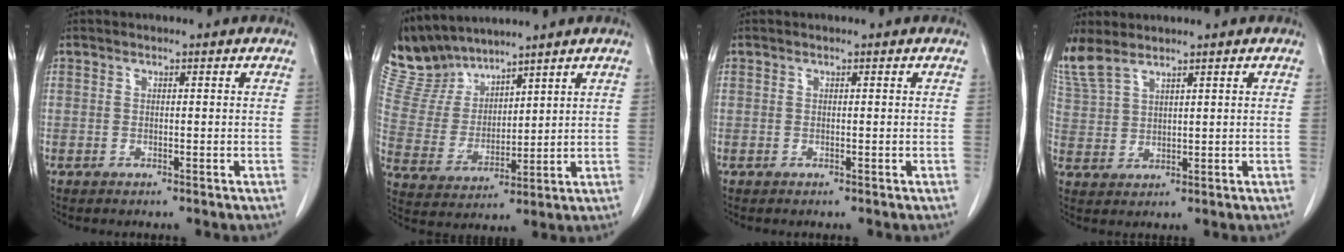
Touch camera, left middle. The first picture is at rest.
{"total": 9.0, "force": [8.7, 2.0, 0.7], "torque": [-0.038, 0.012, 0.197]}
{"total": 0.0}
{"total": 5.8, "force": [5.1, 1.3, 2.4], "torque": [-0.071, 0.011, 0.121]}